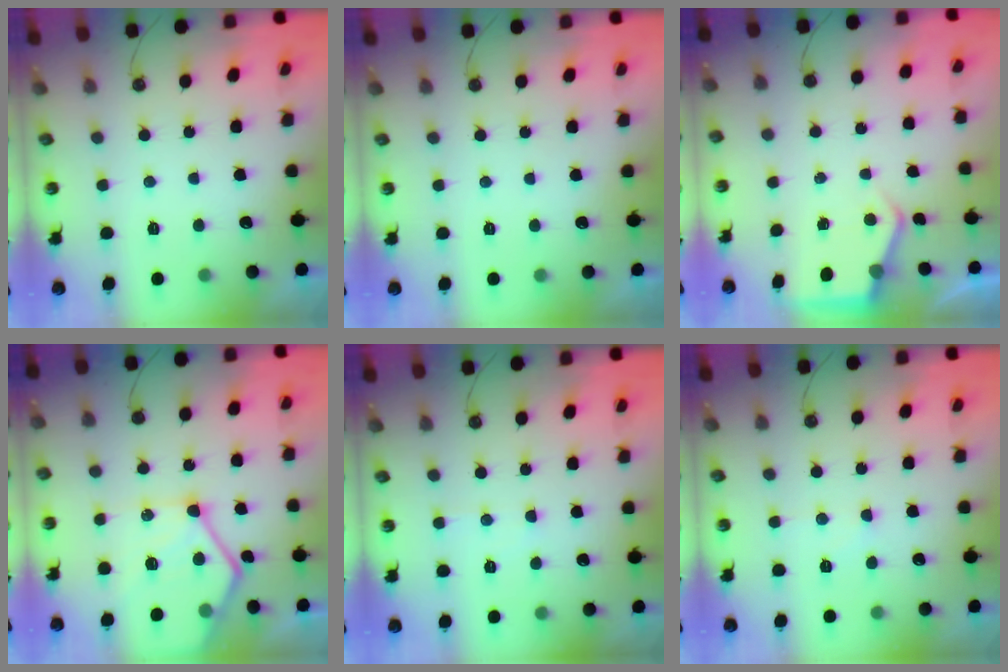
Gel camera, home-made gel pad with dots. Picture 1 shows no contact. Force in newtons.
{"total": 0.0}
{"total": 5.2, "press": 5.2, "slide": 0.5}
{"total": 16.5, "press": 16.4, "slide": 1.8}
{"total": 4.0, "press": 3.9, "slide": 0.6}
{"total": 5.6, "press": 5.6, "slide": 0.8}